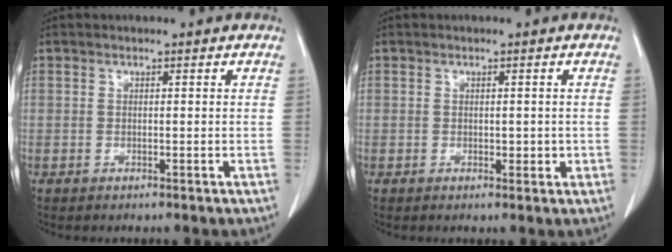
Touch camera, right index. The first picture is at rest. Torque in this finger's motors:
{"motor_torque": [-0.11, 0.06, -0.03, 0.01]}